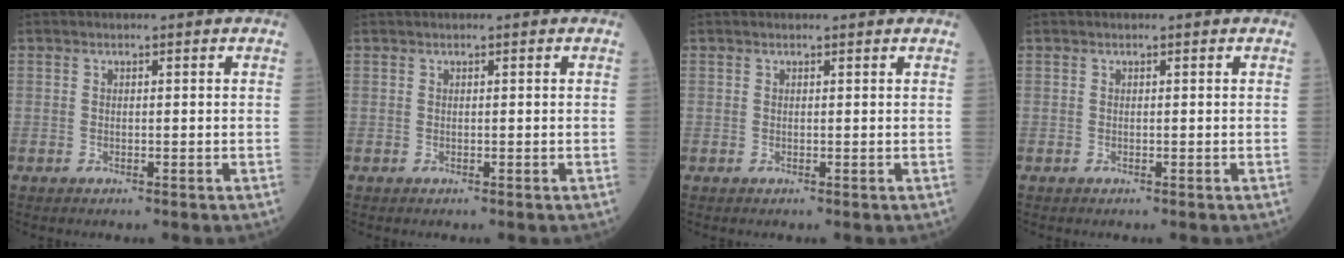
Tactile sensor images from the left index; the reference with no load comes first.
{"total": 0.0}
{"total": 1.0, "force": [1.0, -0.1, 0.2], "torque": [-0.008, 0.004, 0.012]}
{"total": 0.0}